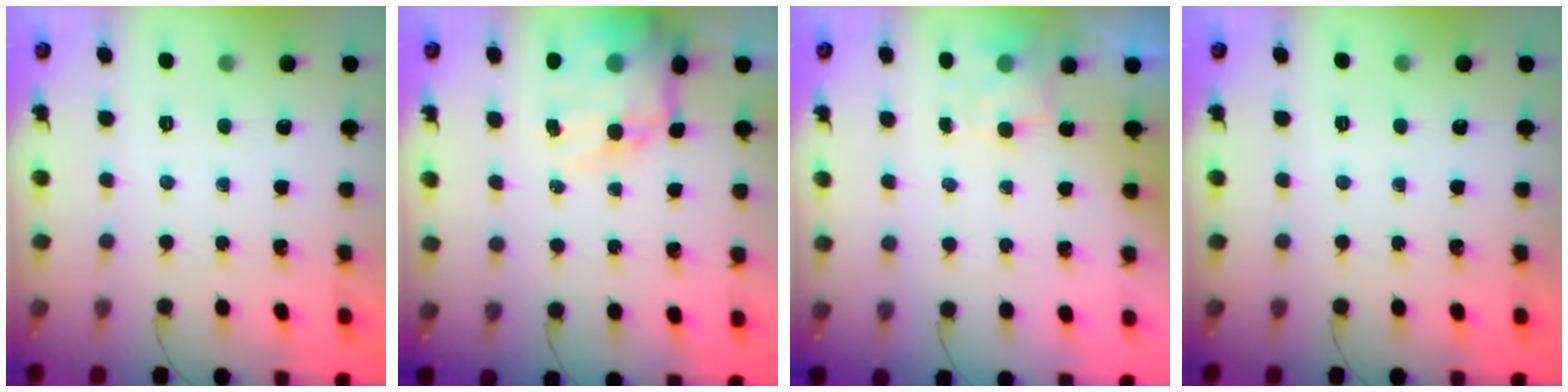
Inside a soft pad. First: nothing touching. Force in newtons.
{"total": 15.6, "press": 15.1, "slide": 3.8}
{"total": 4.0, "press": 3.9, "slide": 1.1}
{"total": 0.0}